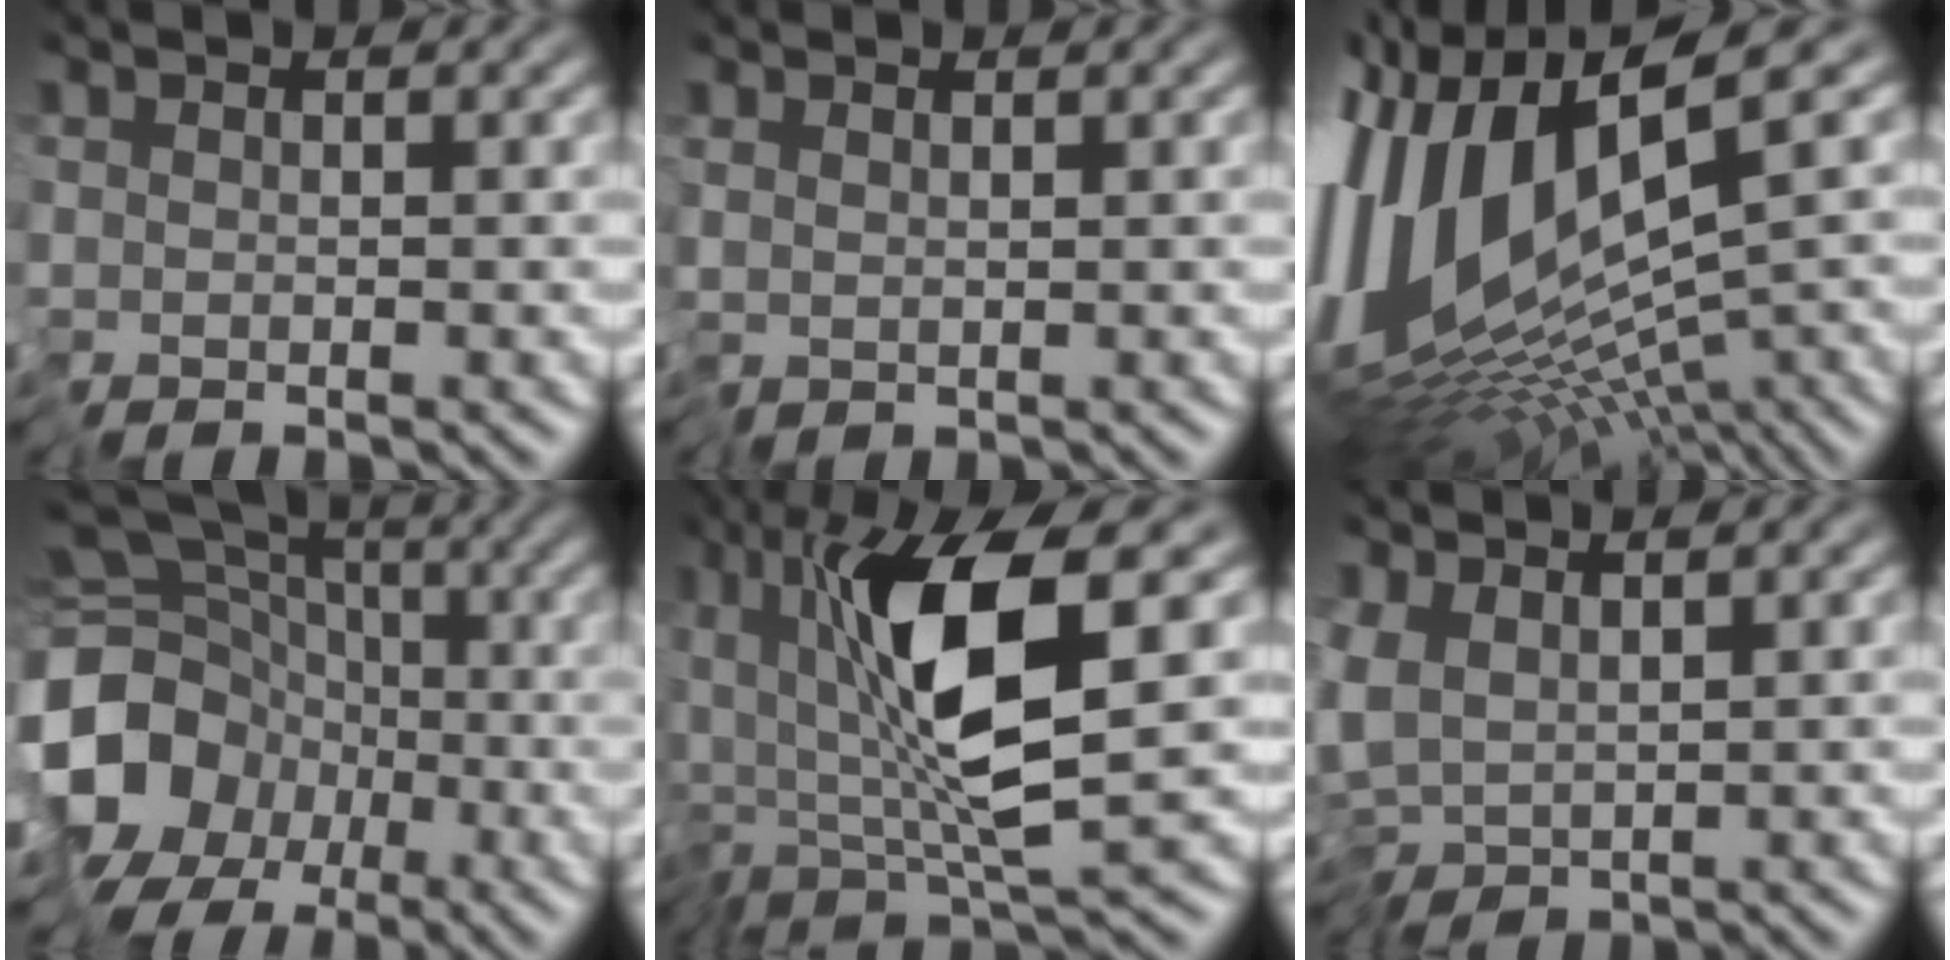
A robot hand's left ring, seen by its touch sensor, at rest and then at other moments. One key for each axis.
{"total": 0.7, "fx": 0.5, "fy": -0.1, "fz": 0.5, "tx": -0.010, "ty": 0.004, "tz": 0.013}
{"total": 13.9, "fx": 0.5, "fy": 5.2, "fz": 12.9, "tx": -0.272, "ty": 0.002, "tz": 0.026}
{"total": 17.1, "fx": -5.7, "fy": 14.6, "fz": 6.7, "tx": -0.158, "ty": -0.007, "tz": -0.128}
{"total": 9.1, "fx": 1.3, "fy": 2.0, "fz": 8.8, "tx": -0.160, "ty": 0.003, "tz": 0.023}
{"total": 3.2, "fx": -0.1, "fy": 1.8, "fz": 2.6, "tx": -0.056, "ty": 0.001, "tz": -0.006}